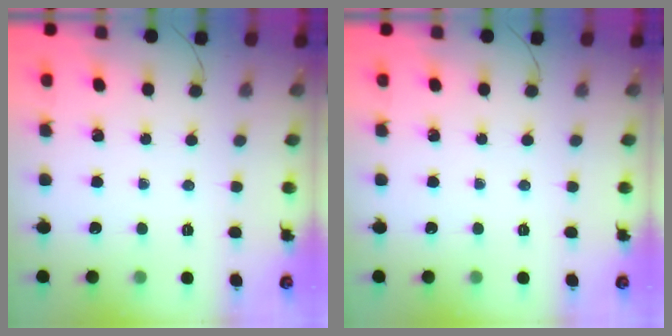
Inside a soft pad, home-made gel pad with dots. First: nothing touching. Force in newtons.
{"total": 0.0}